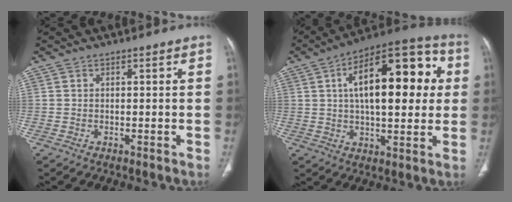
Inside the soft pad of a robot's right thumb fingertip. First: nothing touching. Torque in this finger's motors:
{"motor_torque": [0.90, 4.11, 1.99, 0.77, 0.60]}